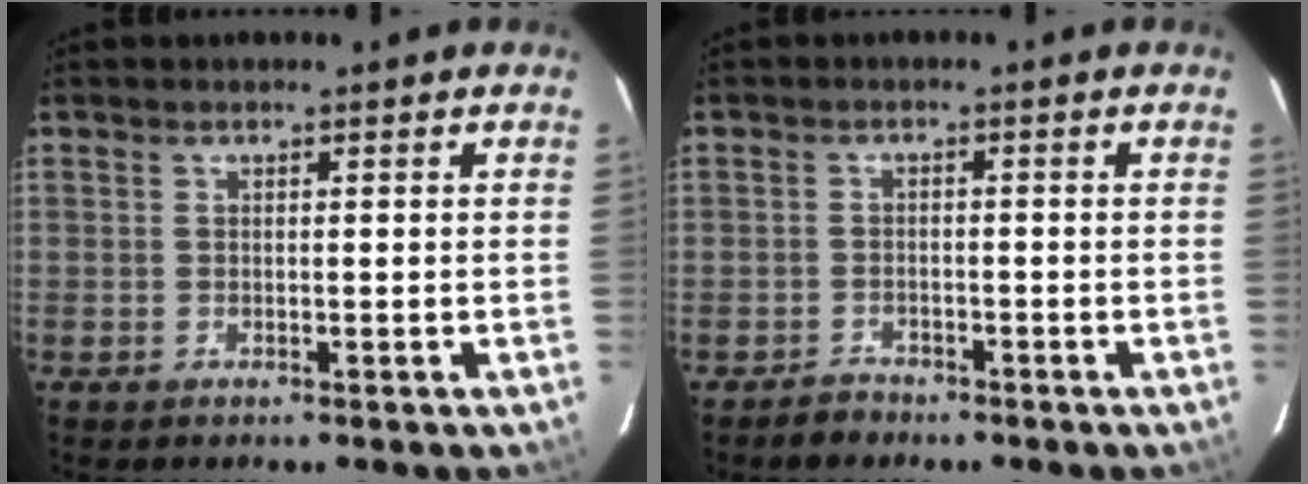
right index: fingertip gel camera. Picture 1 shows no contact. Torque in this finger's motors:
{"motor_torque": [-0.39, 0.11, -0.58, -0.20]}